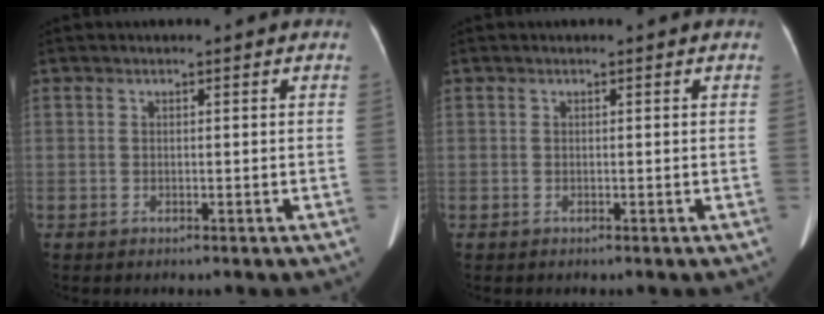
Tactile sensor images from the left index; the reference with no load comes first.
{"total": 0.0}